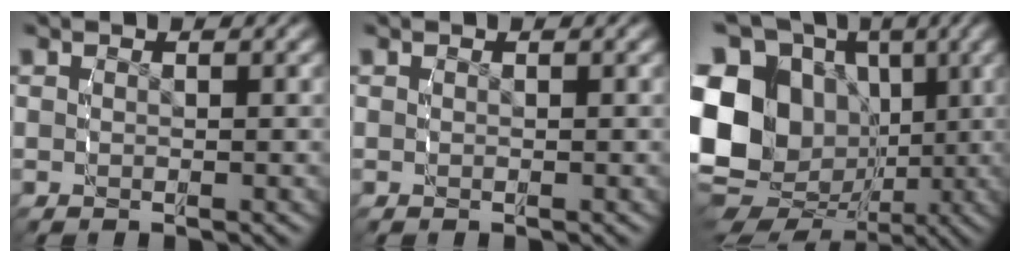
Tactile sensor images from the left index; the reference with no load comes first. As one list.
[{"total": 0.0}, {"total": 18.1, "force": [0.0, 14.9, 10.3], "torque": [-0.213, -0.049, 0.006]}]